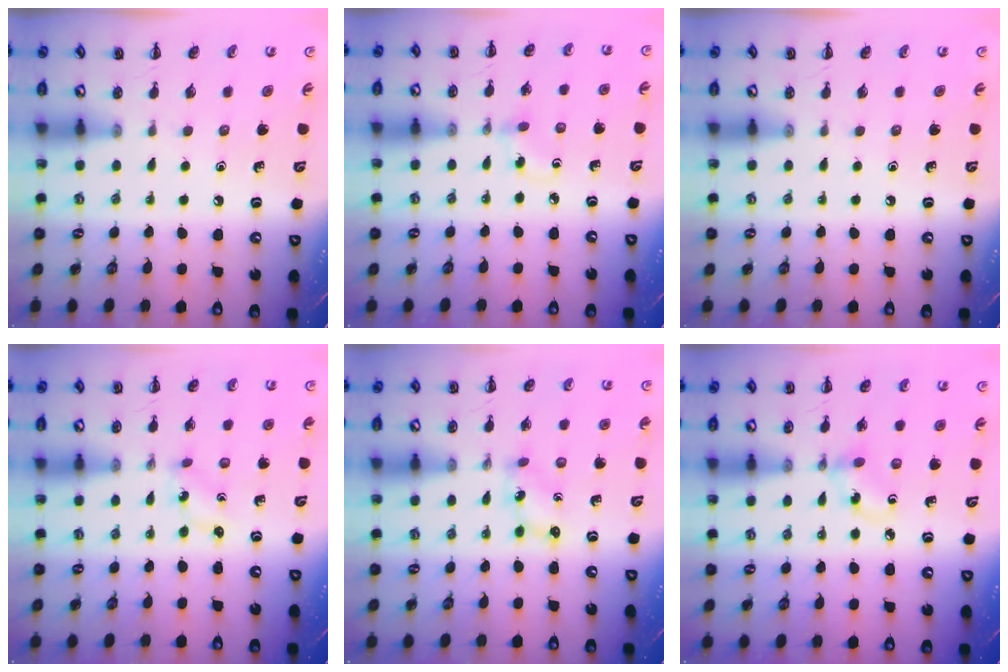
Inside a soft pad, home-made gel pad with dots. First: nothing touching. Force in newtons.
{"total": 2.5, "press": 2.2, "slide": 1.1}
{"total": 0.0}
{"total": 0.0}
{"total": 1.8, "press": 1.8, "slide": 0.3}
{"total": 3.3, "press": 3.2, "slide": 0.8}